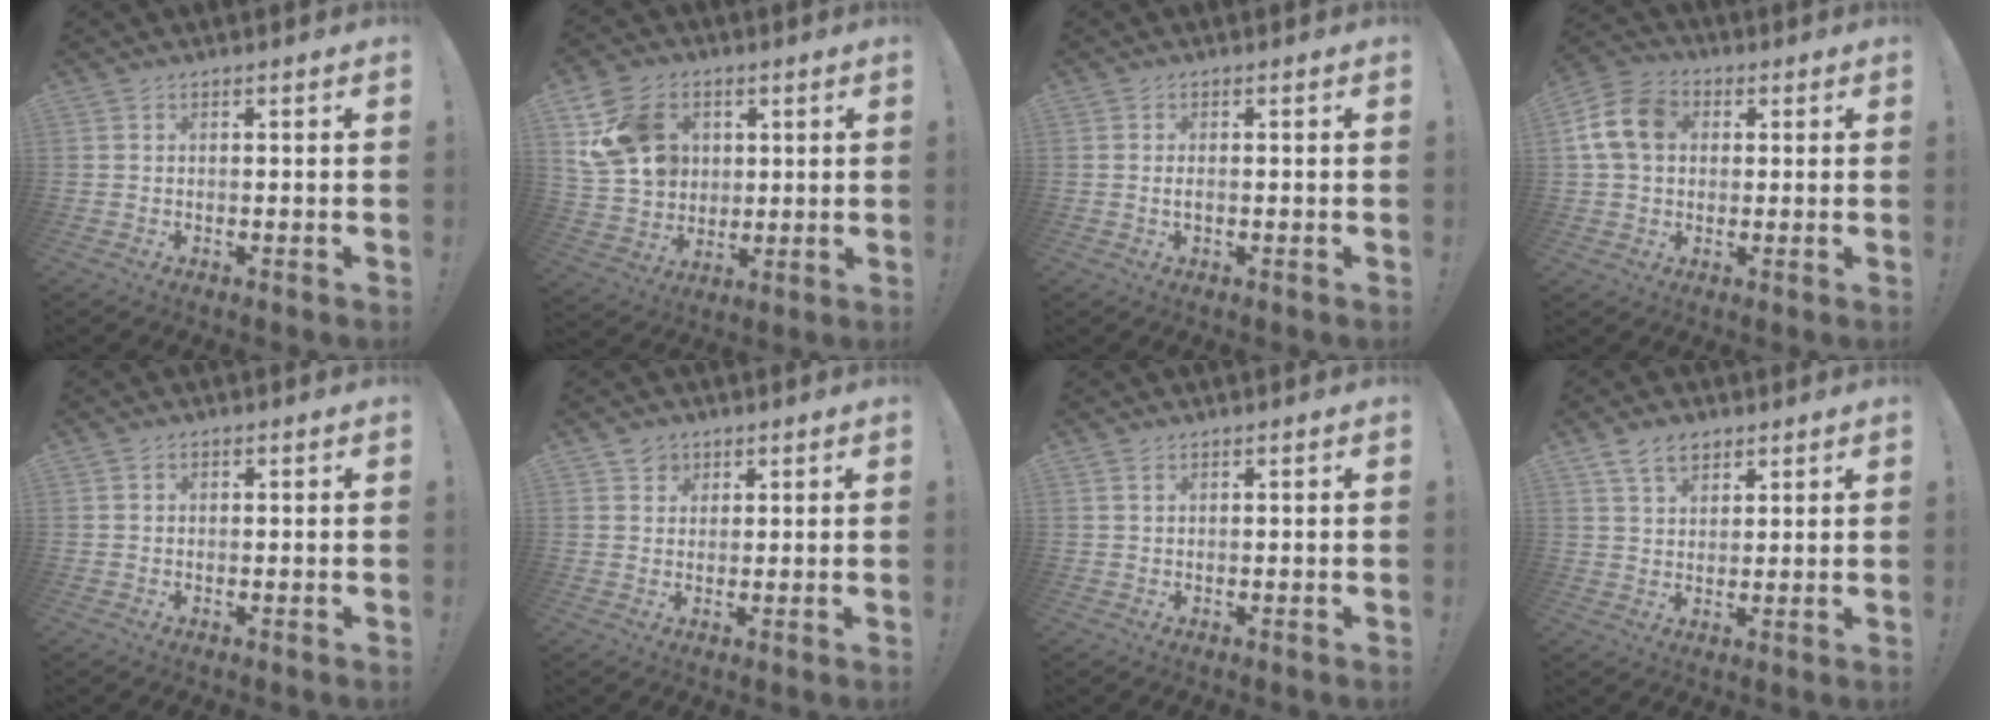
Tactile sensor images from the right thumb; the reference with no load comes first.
{"total": 15.6, "force": [5.1, 12.9, 7.2], "torque": [-0.125, -0.012, 0.108]}
{"total": 1.2, "force": [-0.2, 0.4, 1.1], "torque": [-0.021, 0.002, -0.004]}
{"total": 12.5, "force": [2.6, 9.6, 7.6], "torque": [-0.136, 0.010, 0.055]}
{"total": 0.8, "force": [0.1, 0.7, 0.2], "torque": [0.003, -0.001, 0.000]}
{"total": 3.0, "force": [1.9, 2.3, 0.1], "torque": [0.010, -0.011, 0.032]}
{"total": 1.1, "force": [0.7, 0.5, 0.7], "torque": [-0.010, -0.001, 0.012]}
{"total": 8.0, "force": [5.1, 5.1, 3.5], "torque": [-0.061, -0.015, 0.098]}